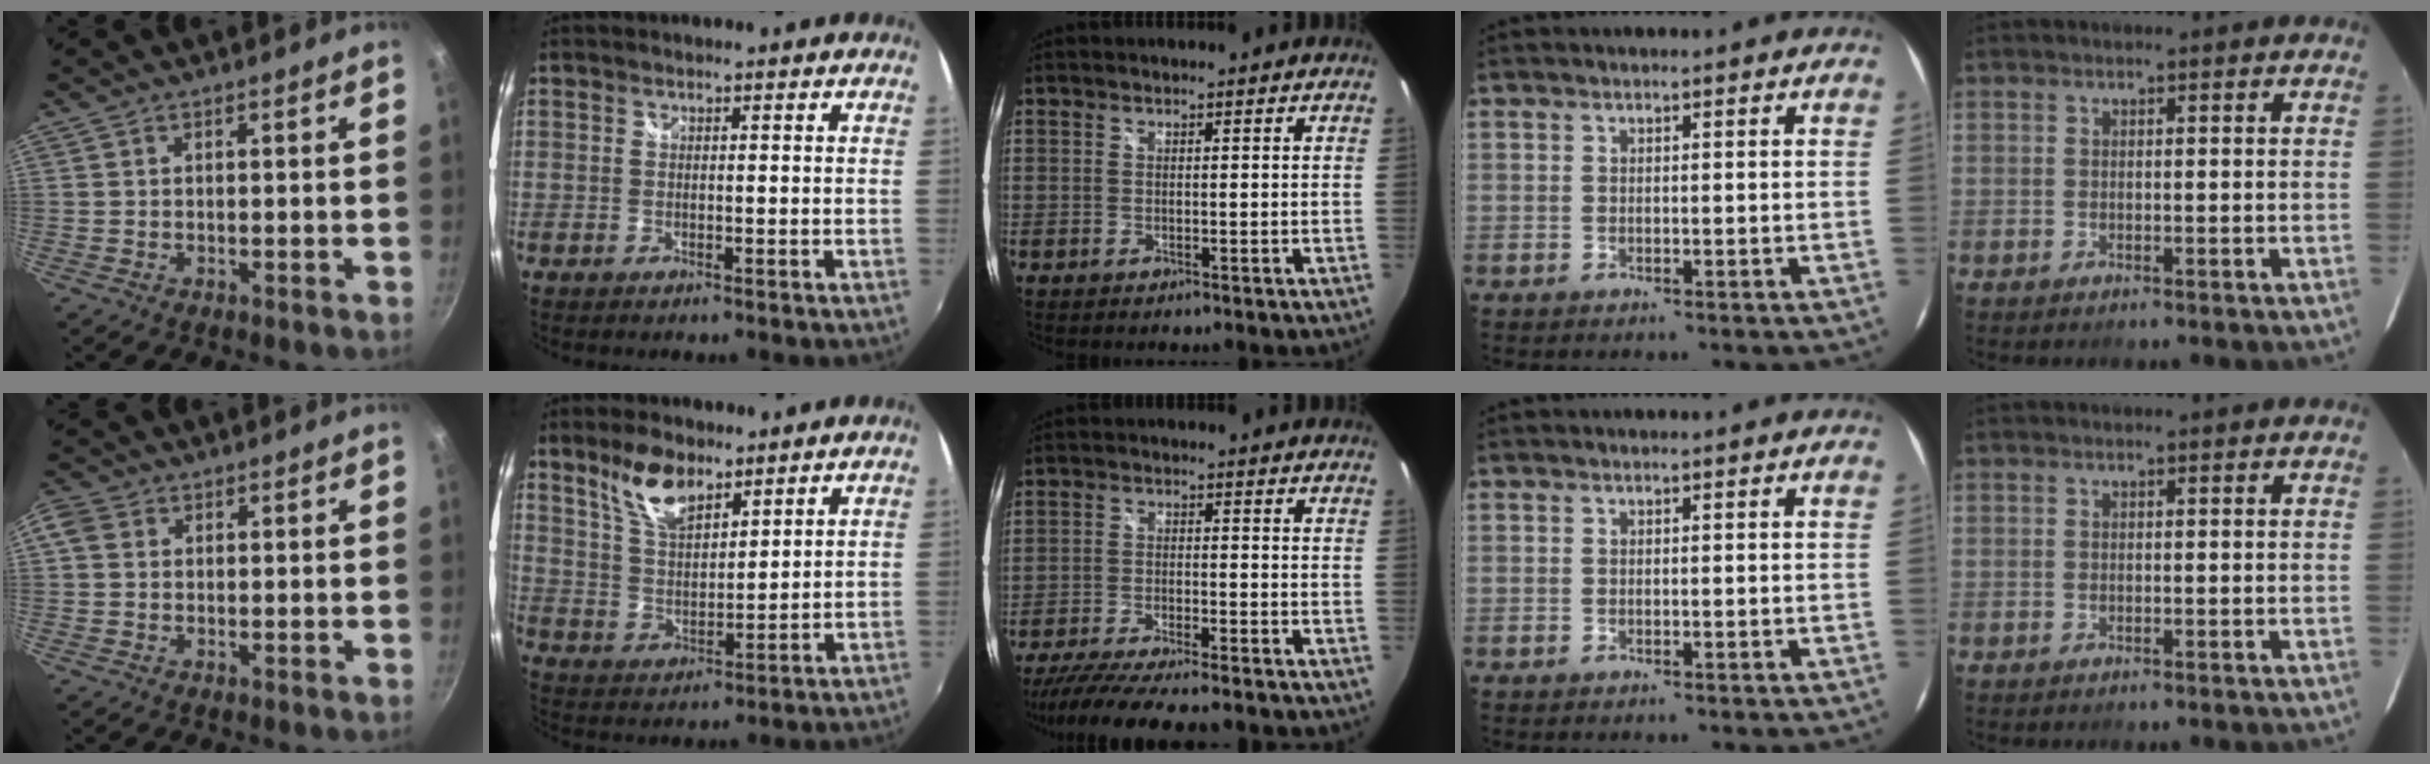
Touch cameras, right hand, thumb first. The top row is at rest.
{"thumb": {"total": 3.1, "force": [0.6, 2.6, 1.5], "torque": [-0.027, 0.005, 0.003]}, "index": {"total": 9.2, "force": [6.3, 3.9, 5.4], "torque": [-0.099, 0.008, 0.126]}, "middle": {"total": 15.1, "force": [-13.1, 1.6, 7.3], "torque": [-0.147, -0.030, -0.208]}}